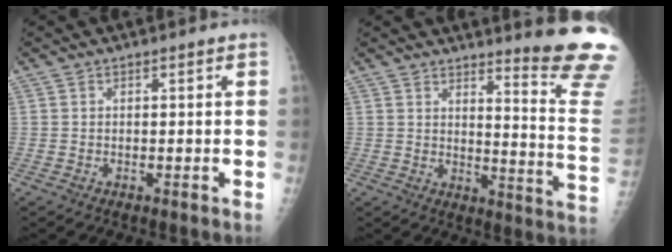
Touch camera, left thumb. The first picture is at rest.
{"total": 15.7, "force": [13.8, -0.2, 7.6], "torque": [-0.083, -0.173, 0.161]}